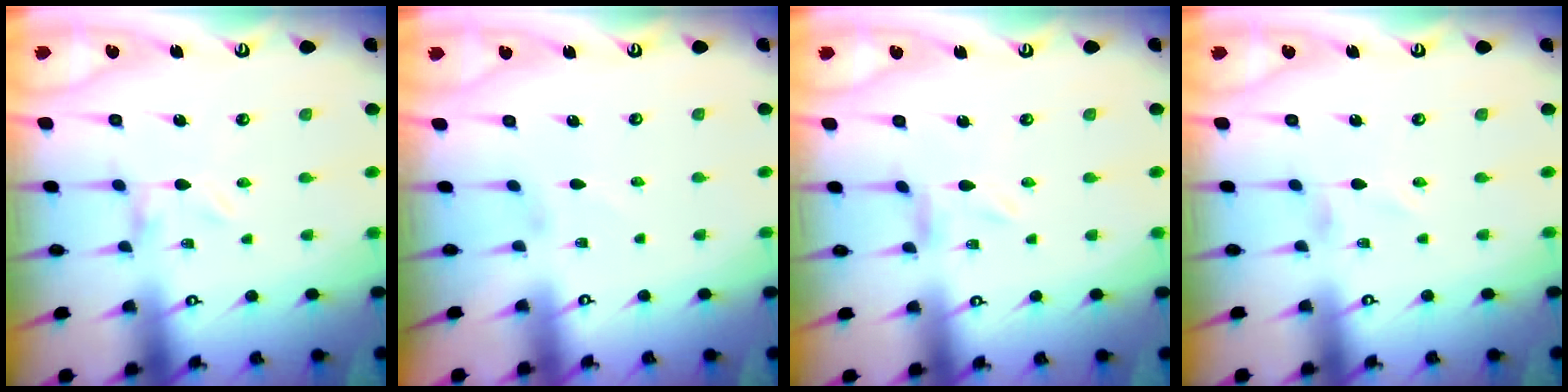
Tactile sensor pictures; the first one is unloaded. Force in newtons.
{"total": 0.9, "press": 0.9, "slide": 0.1}
{"total": 0.0}
{"total": 0.0}